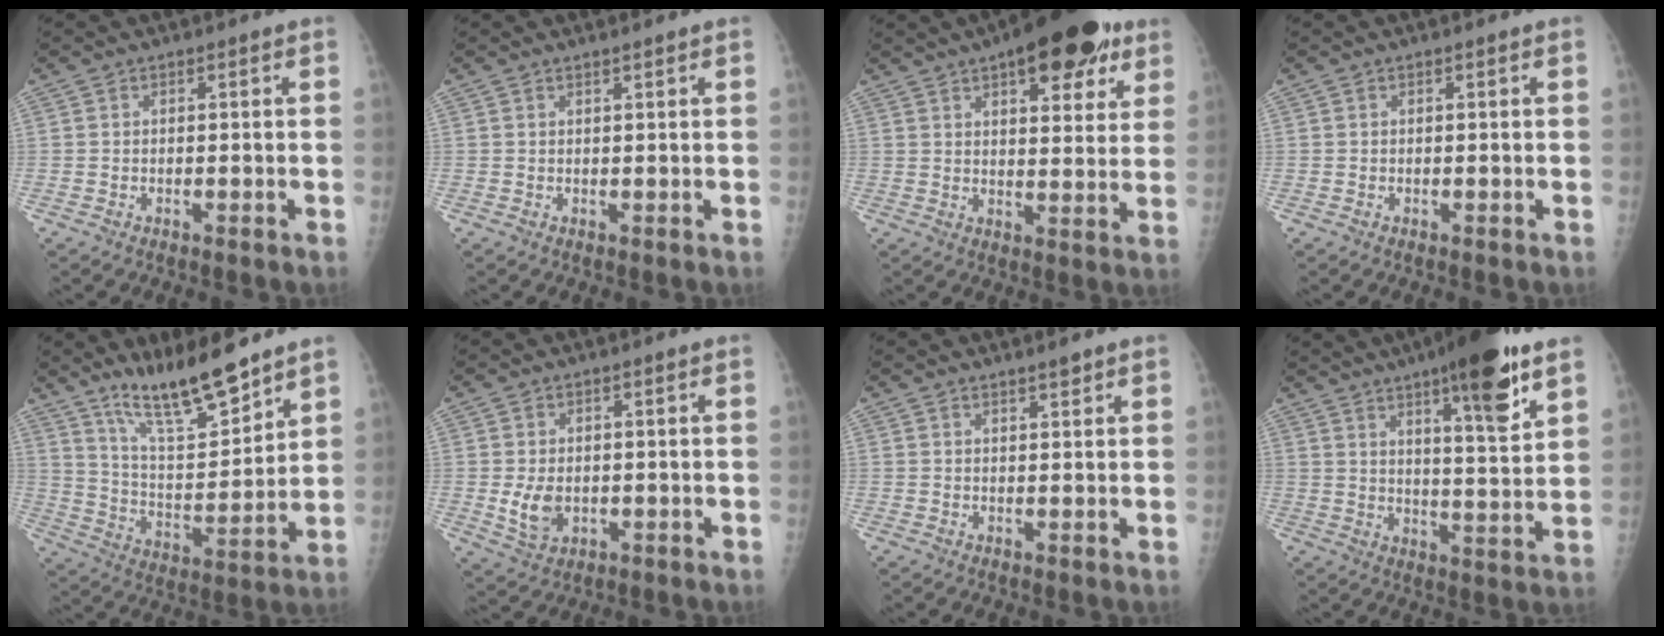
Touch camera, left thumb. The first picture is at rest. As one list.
[{"total": 0.9, "force": [0.7, -0.1, 0.5], "torque": [-0.010, -0.005, 0.014]}, {"total": 17.6, "force": [10.0, 7.2, 12.6], "torque": [-0.142, -0.025, 0.140]}, {"total": 0.0}, {"total": 15.7, "force": [12.3, 3.4, 9.2], "torque": [-0.133, -0.085, 0.224]}, {"total": 4.8, "force": [-0.2, 3.4, 3.4], "torque": [-0.051, -0.009, 0.006]}, {"total": 2.0, "force": [1.6, 0.2, 1.2], "torque": [-0.016, -0.012, 0.026]}, {"total": 16.5, "force": [9.8, 3.1, 13.0], "torque": [-0.174, -0.052, 0.147]}]